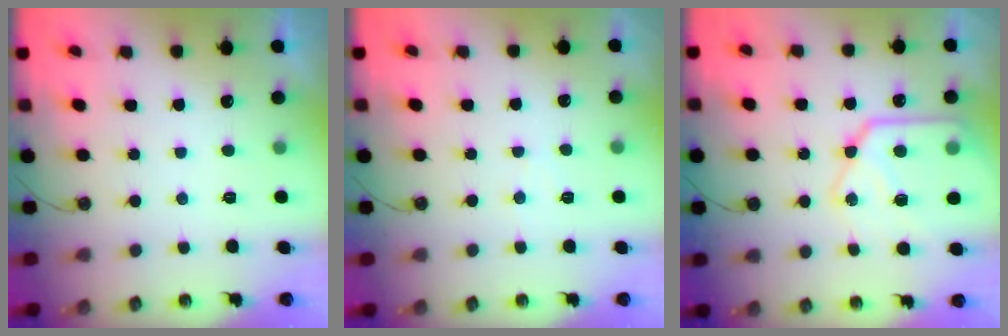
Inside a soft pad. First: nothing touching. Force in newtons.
{"total": 3.8, "press": 3.8, "slide": 0.4}
{"total": 17.1, "press": 17.0, "slide": 1.6}